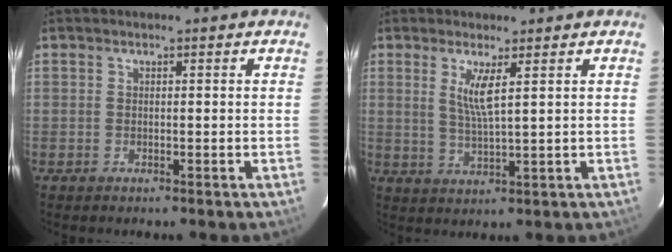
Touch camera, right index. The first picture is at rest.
{"total": 4.5, "force": [1.8, 0.0, 4.1], "torque": [-0.081, -0.010, 0.035]}